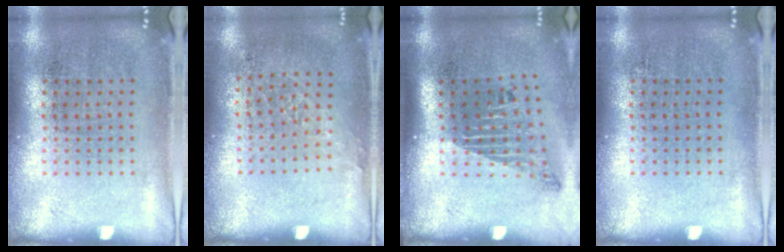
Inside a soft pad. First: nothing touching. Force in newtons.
{"total": 0.9, "press": 0.8, "slide": 0.4}
{"total": 1.8, "press": 1.2, "slide": 1.4}
{"total": 0.0}